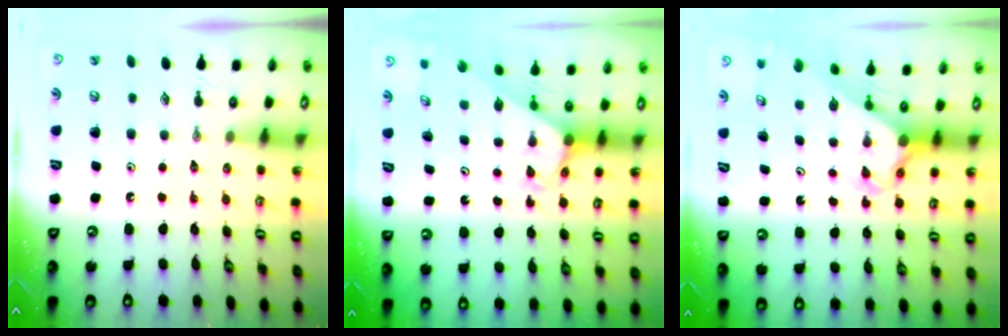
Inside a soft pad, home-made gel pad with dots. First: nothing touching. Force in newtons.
{"total": 1.8, "press": 1.8, "slide": 0.1}
{"total": 2.8, "press": 2.8, "slide": 0.2}